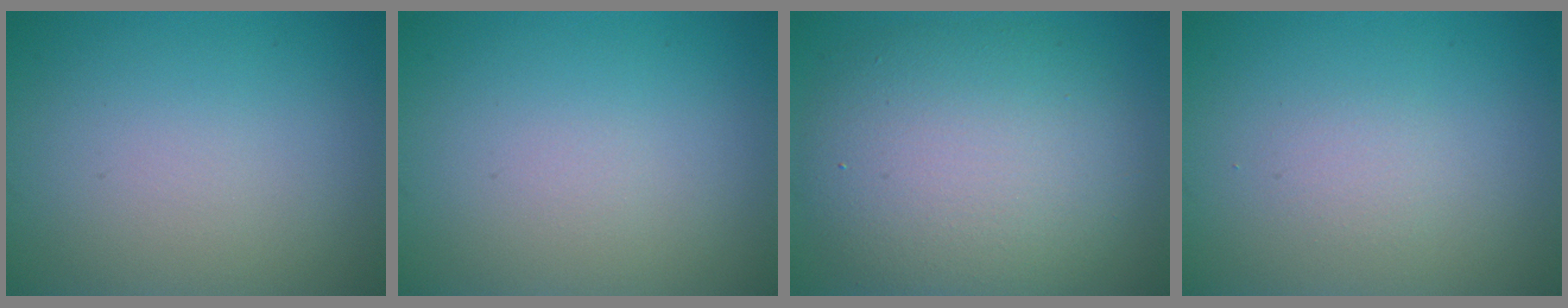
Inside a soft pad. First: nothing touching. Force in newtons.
{"total": 0.0}
{"total": 9.2, "press": 9.2, "slide": 0.4}
{"total": 2.6, "press": 2.6, "slide": 0.3}